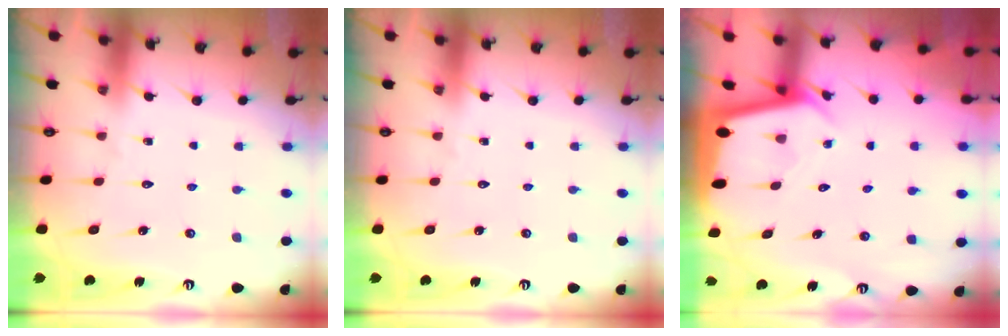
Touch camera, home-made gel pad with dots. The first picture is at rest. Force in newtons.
{"total": 0.0}
{"total": 2.2, "press": 2.2, "slide": 0.2}